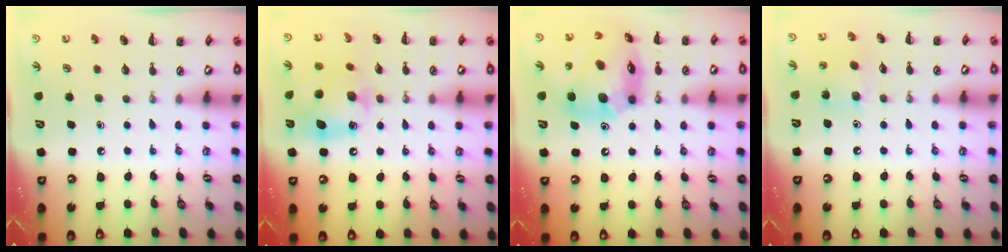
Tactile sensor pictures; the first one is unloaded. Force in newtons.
{"total": 12.1, "press": 11.9, "slide": 1.6}
{"total": 18.1, "press": 17.4, "slide": 5.1}
{"total": 5.6, "press": 5.6, "slide": 0.7}